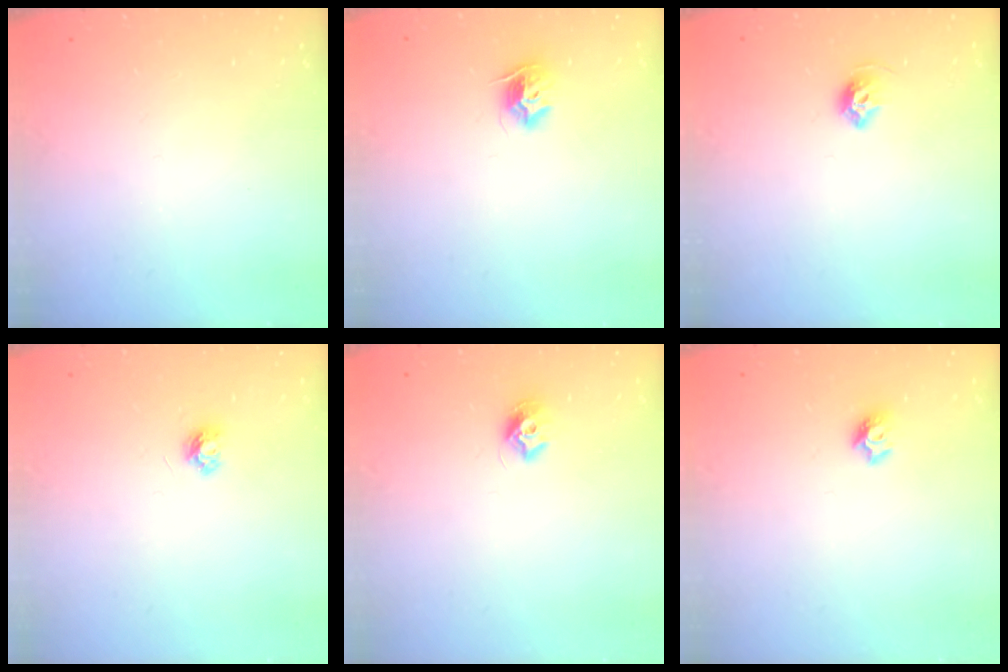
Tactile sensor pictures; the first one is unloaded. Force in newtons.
{"total": 8.6, "press": 8.6, "slide": 0.3}
{"total": 6.9, "press": 6.8, "slide": 0.9}
{"total": 4.0, "press": 4.0, "slide": 0.4}
{"total": 7.2, "press": 7.2, "slide": 0.4}
{"total": 6.2, "press": 6.2, "slide": 0.6}